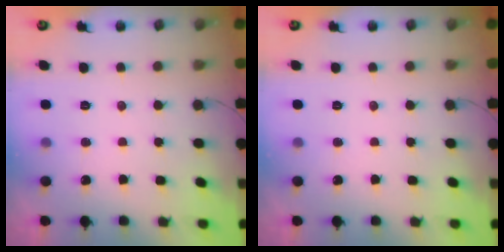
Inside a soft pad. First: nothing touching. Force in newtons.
{"total": 0.0}